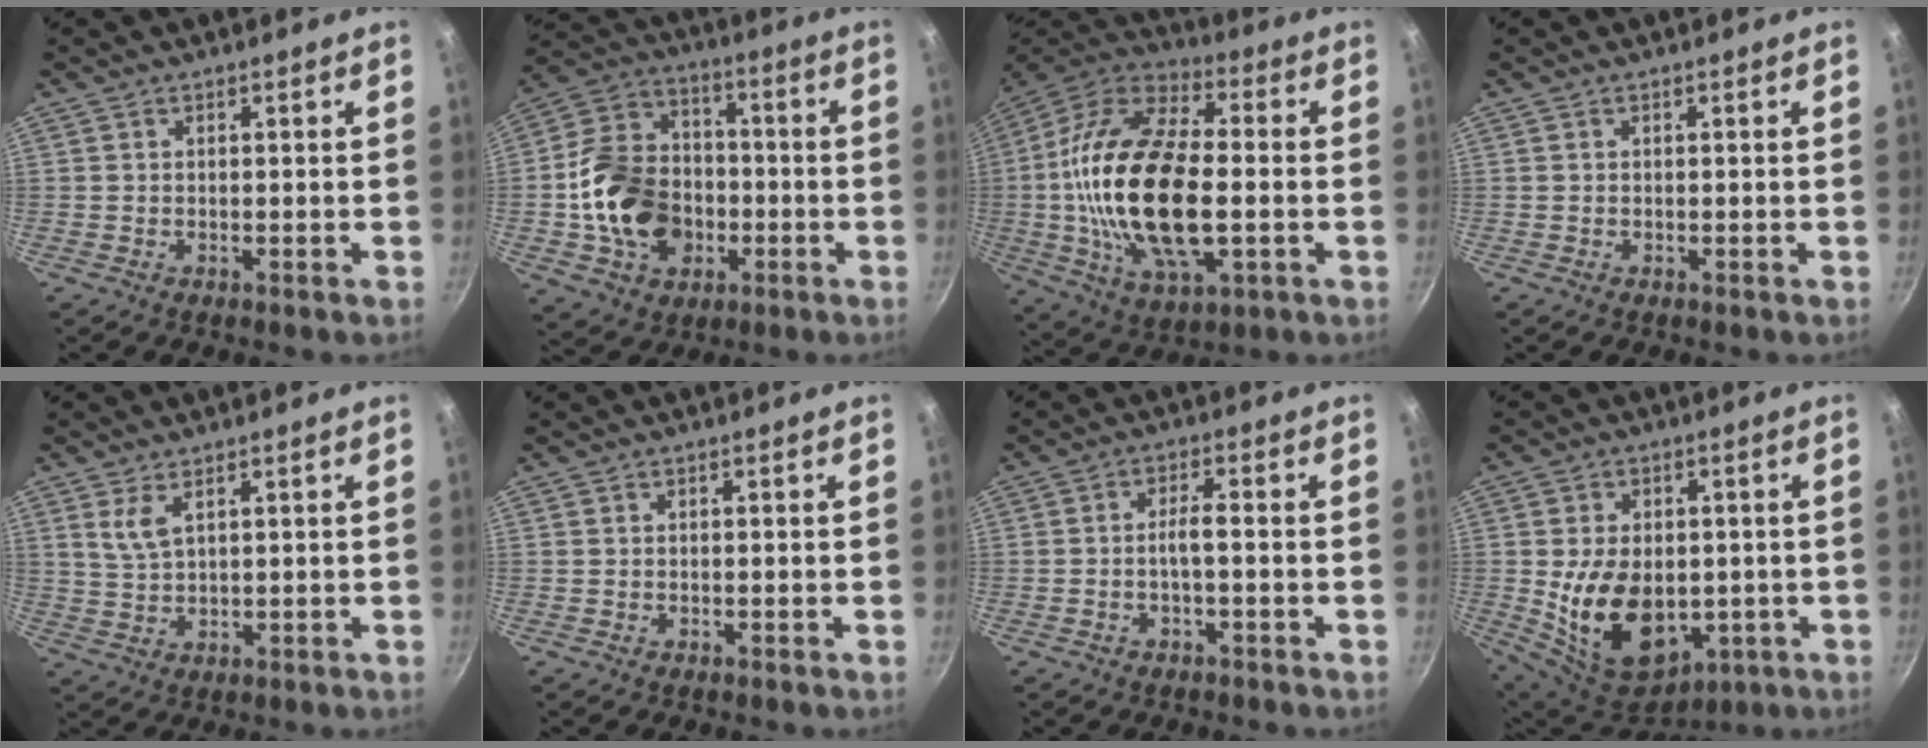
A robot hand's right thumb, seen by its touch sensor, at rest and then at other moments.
{"total": 18.3, "force": [-3.0, 14.2, 11.1], "torque": [-0.174, 0.040, -0.053]}
{"total": 26.3, "force": [-1.9, 13.0, 22.8], "torque": [-0.440, 0.021, -0.041]}
{"total": 0.0}
{"total": 4.2, "force": [2.1, 1.8, 3.1], "torque": [-0.059, -0.015, 0.048]}
{"total": 0.0}
{"total": 3.3, "force": [-1.1, 0.7, 3.1], "torque": [-0.067, 0.020, -0.023]}
{"total": 16.9, "force": [-1.5, 11.6, 12.1], "torque": [-0.184, -0.013, 0.001]}